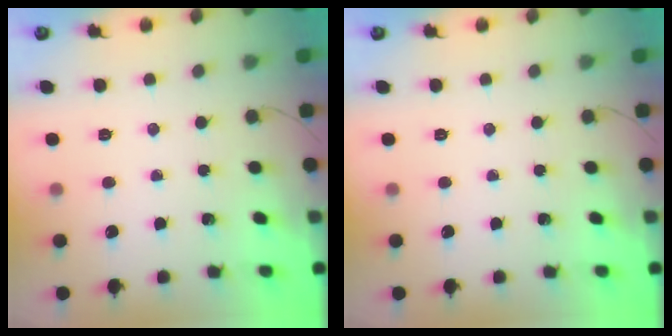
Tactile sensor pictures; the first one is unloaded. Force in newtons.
{"total": 0.0}